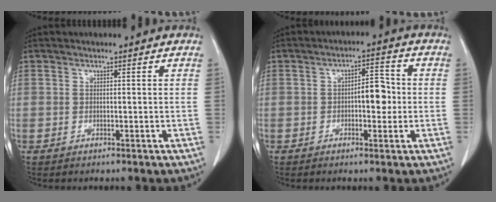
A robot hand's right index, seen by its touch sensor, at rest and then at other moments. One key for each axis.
{"total": 4.8, "fx": -0.3, "fy": 2.1, "fz": 4.3, "tx": -0.056, "ty": 0.015, "tz": -0.002}